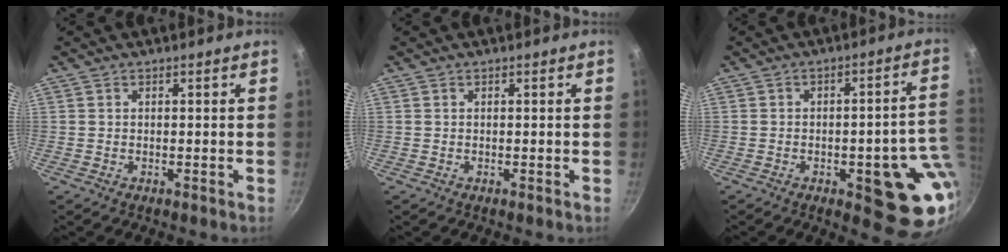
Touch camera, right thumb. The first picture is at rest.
{"total": 0.0}
{"total": 15.6, "force": [-3.2, 6.2, 13.9], "torque": [-0.113, 0.012, -0.038]}